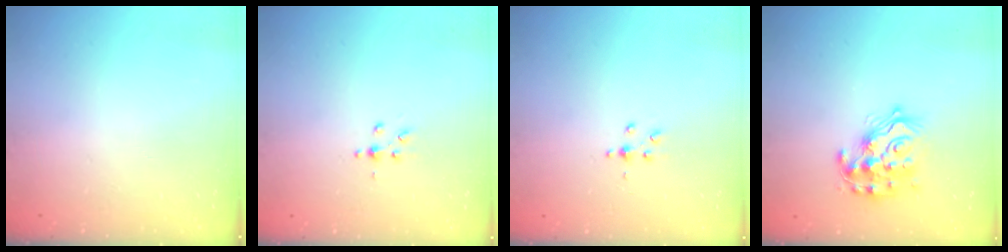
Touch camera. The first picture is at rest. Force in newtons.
{"total": 2.5, "press": 2.4, "slide": 0.3}
{"total": 3.0, "press": 2.6, "slide": 1.5}
{"total": 15.1, "press": 15.0, "slide": 1.3}